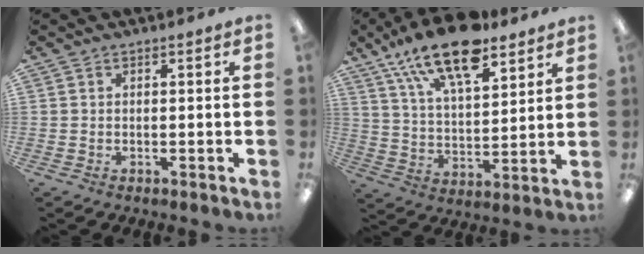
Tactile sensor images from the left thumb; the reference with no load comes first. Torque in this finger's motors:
{"motor_torque": [0.43, 0.54, 1.67, -1.11, 0.35]}